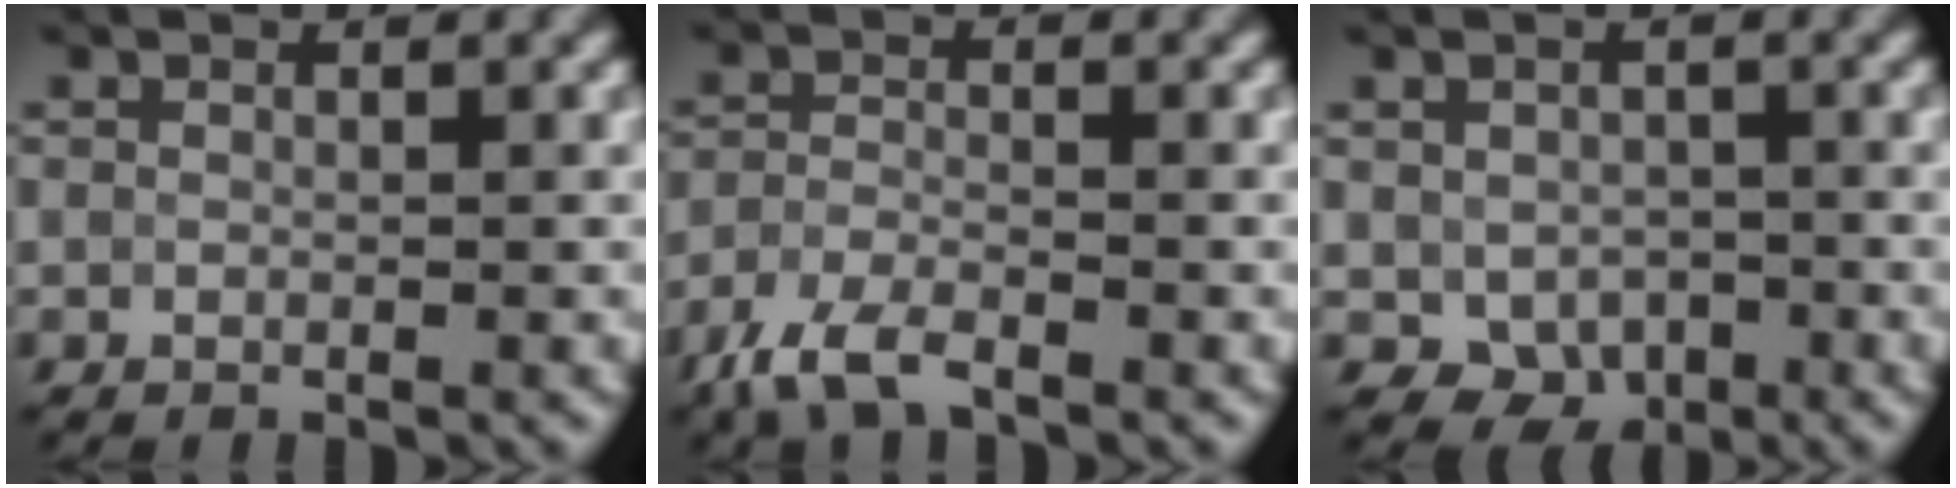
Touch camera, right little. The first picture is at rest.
{"total": 4.0, "force": [-2.9, 1.3, 2.3], "torque": [-0.054, -0.009, -0.066]}
{"total": 3.8, "force": [-1.1, 3.0, 2.1], "torque": [-0.035, -0.015, -0.014]}